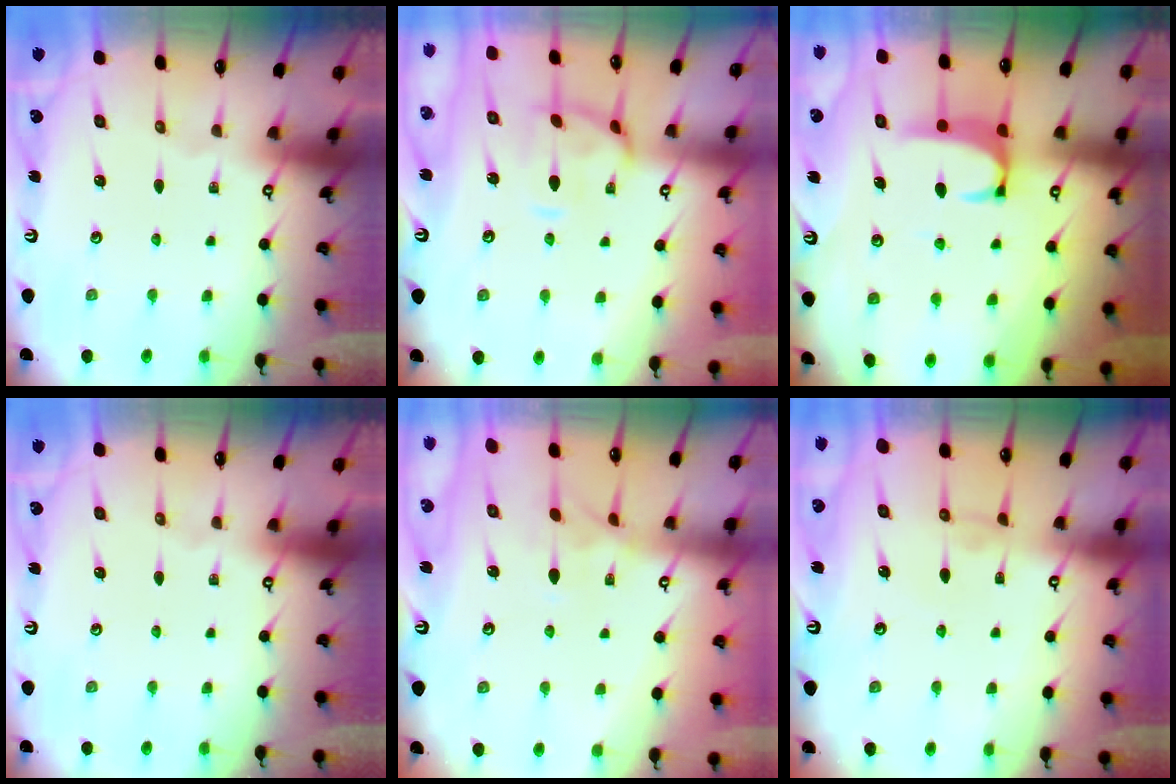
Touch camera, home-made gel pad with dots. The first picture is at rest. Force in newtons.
{"total": 1.3, "press": 1.3, "slide": 0.3}
{"total": 1.9, "press": 1.8, "slide": 0.3}
{"total": 0.0}
{"total": 2.8, "press": 2.7, "slide": 0.8}
{"total": 0.6, "press": 0.4, "slide": 0.5}